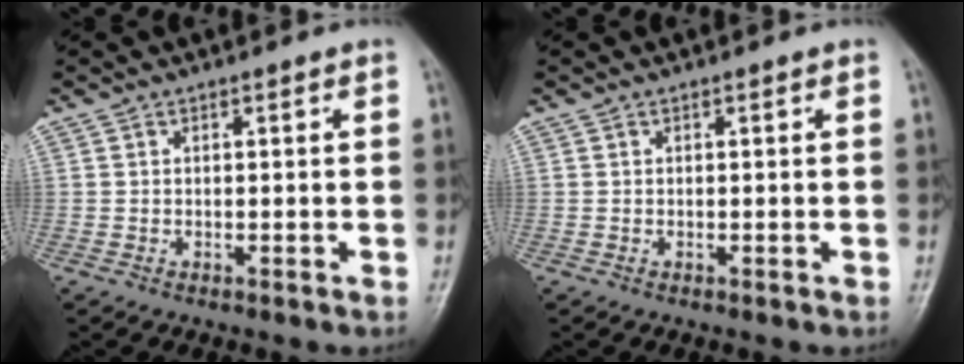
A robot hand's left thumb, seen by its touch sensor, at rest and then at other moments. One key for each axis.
{"total": 0.0}